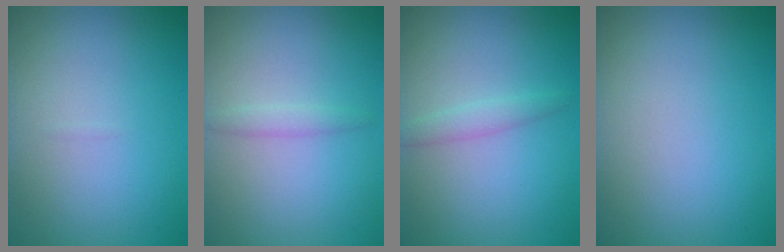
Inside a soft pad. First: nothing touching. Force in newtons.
{"total": 1.0, "press": 1.0, "slide": 0.0}
{"total": 1.4, "press": 1.4, "slide": 0.0}
{"total": 0.0}